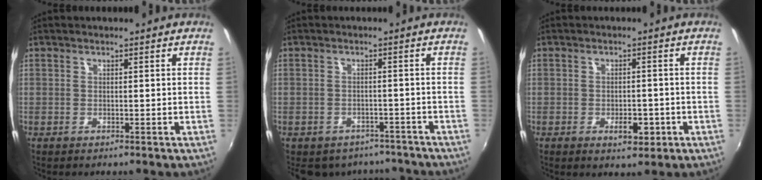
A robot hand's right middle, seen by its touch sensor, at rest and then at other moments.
{"total": 9.4, "force": [-7.7, 4.8, 2.6], "torque": [-0.059, 0.003, -0.089]}
{"total": 4.0, "force": [-1.7, 2.1, 2.9], "torque": [-0.053, -0.003, -0.019]}